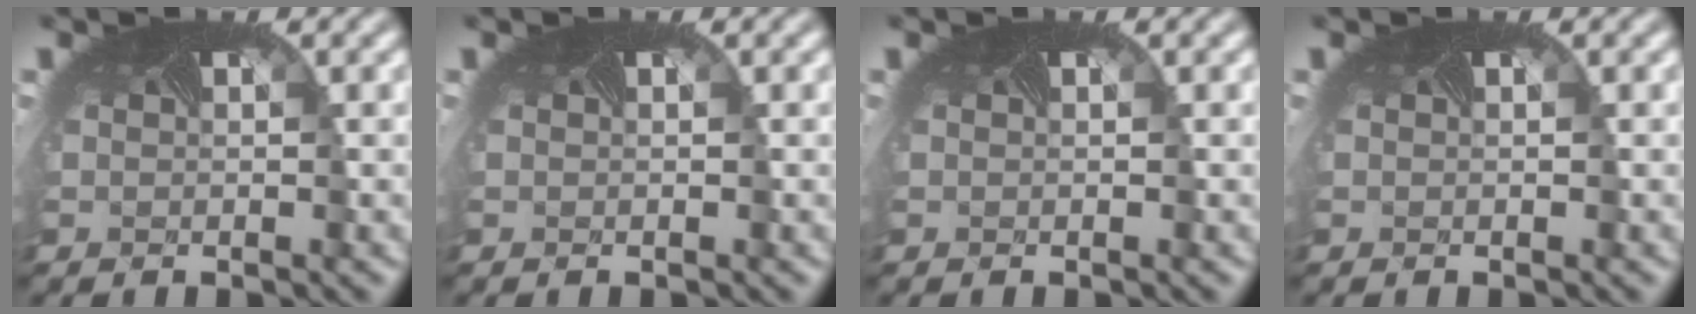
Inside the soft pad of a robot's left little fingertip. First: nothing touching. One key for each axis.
{"total": 0.0}
{"total": 0.0}
{"total": 0.0}